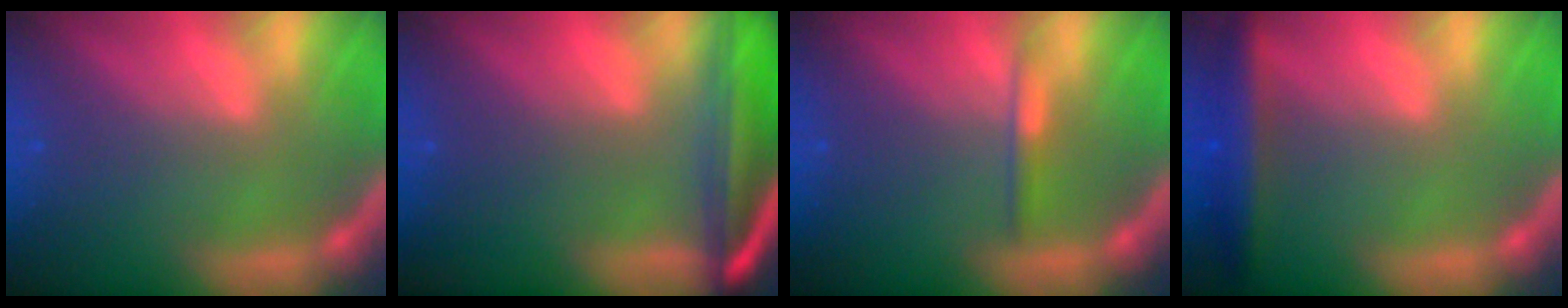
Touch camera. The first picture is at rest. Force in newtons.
{"total": 9.5}
{"total": 1.4}
{"total": 4.4}